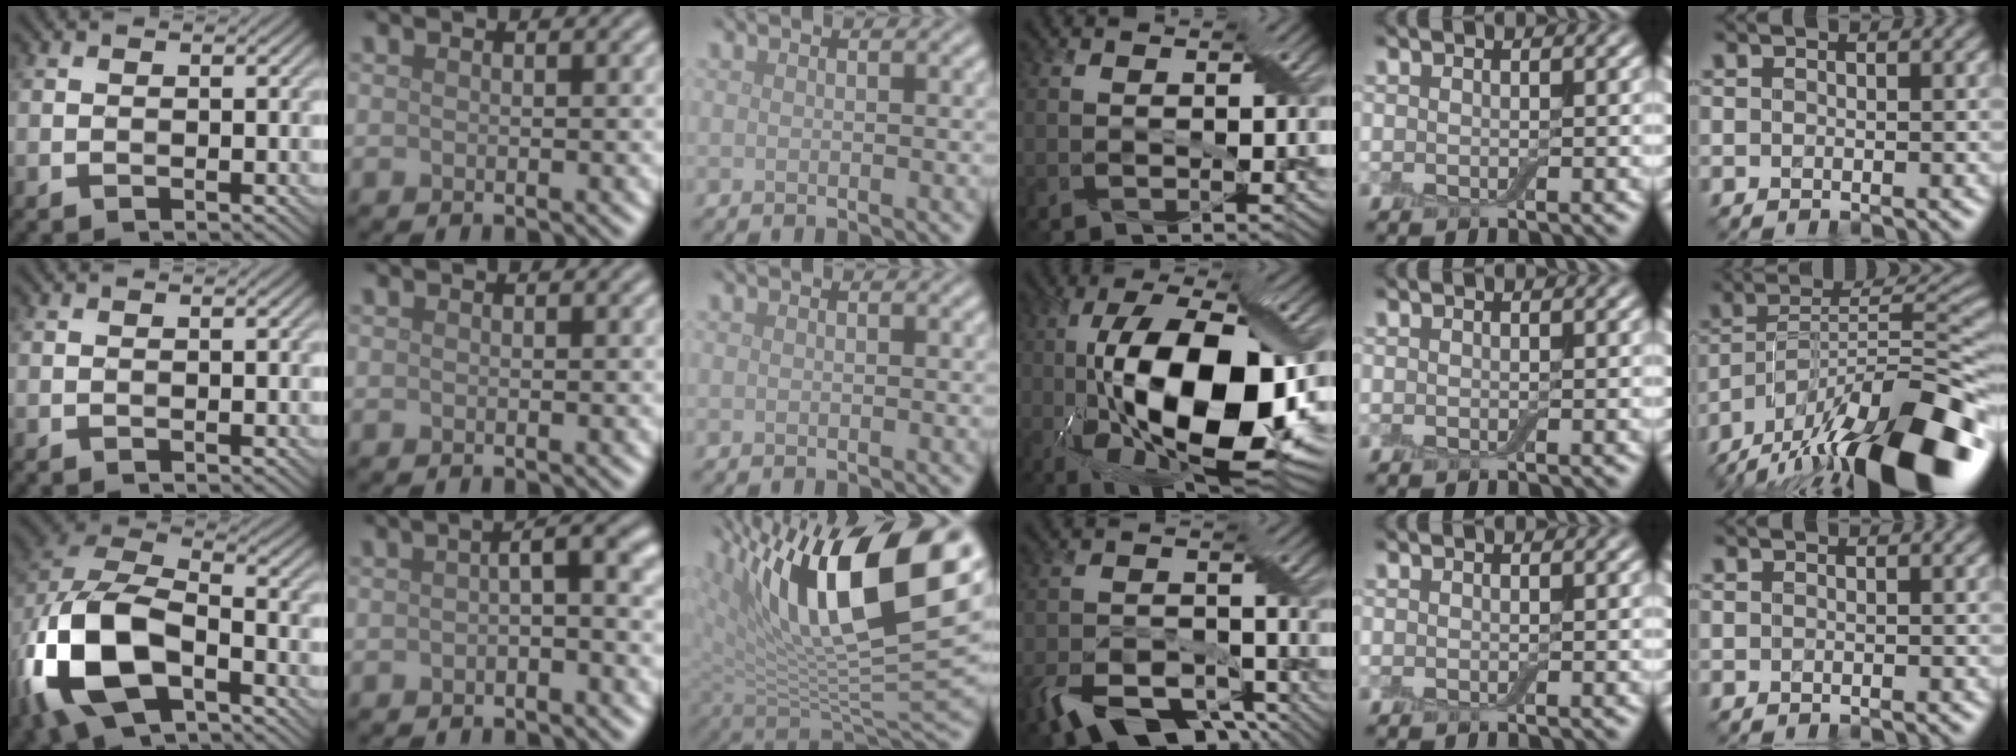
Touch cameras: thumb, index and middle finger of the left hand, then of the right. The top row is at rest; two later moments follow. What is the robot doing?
{"motion": "open", "object": "airpods case & airpods"}